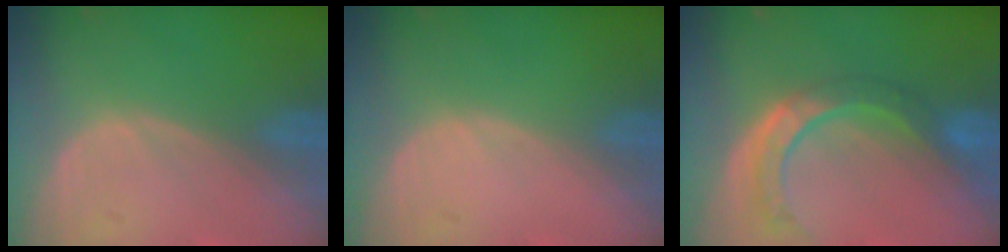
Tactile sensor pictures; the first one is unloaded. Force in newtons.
{"total": 0.0}
{"total": 8.5, "press": 7.2, "slide": 4.6}